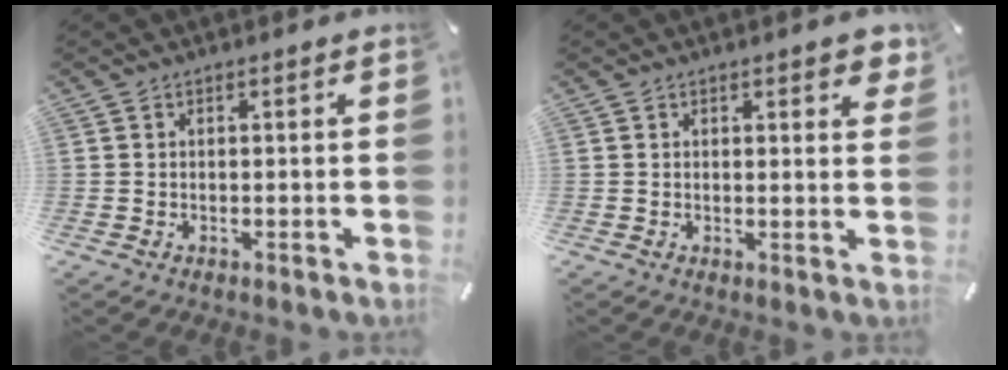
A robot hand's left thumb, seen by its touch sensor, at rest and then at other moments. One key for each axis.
{"total": 2.5, "fx": 1.8, "fy": 1.0, "fz": 1.4, "tx": -0.008, "ty": -0.008, "tz": 0.026}